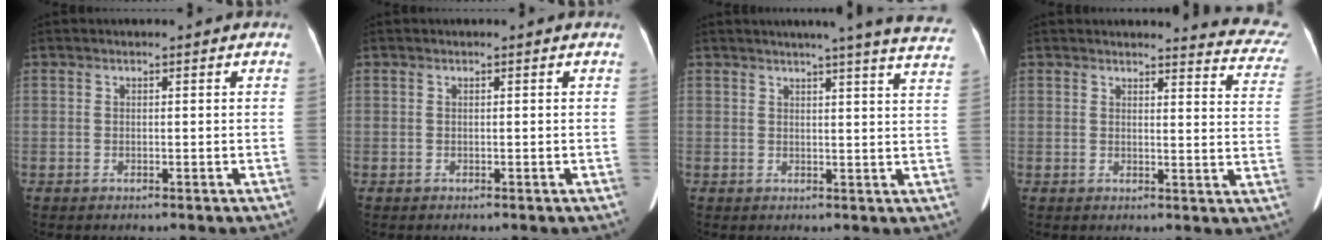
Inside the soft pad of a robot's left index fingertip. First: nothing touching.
{"total": 0.0}
{"total": 17.2, "force": [15.5, 0.3, 7.4], "torque": [-0.090, -0.035, 0.165]}
{"total": 10.9, "force": [10.7, 1.2, 1.9], "torque": [0.013, -0.089, 0.078]}